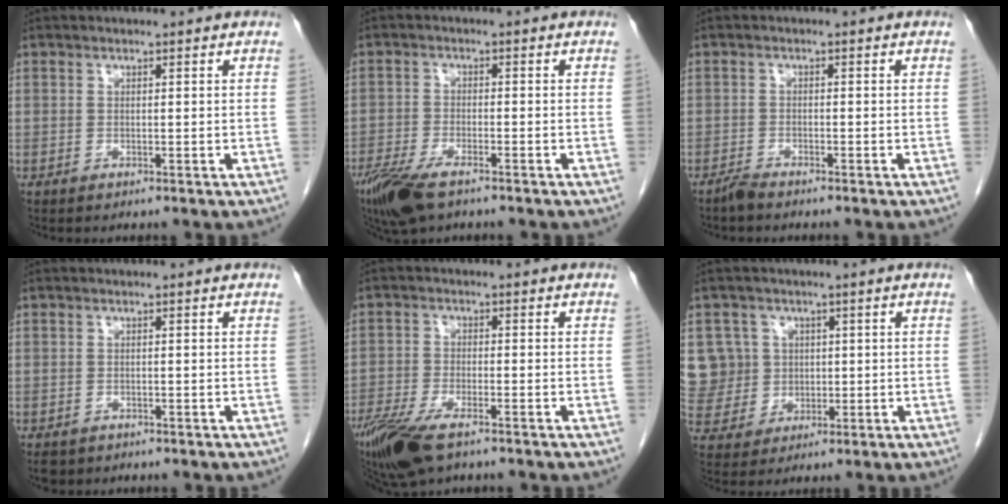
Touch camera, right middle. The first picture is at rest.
{"total": 7.6, "force": [-5.3, 2.3, 4.9], "torque": [-0.097, -0.016, -0.097]}
{"total": 1.5, "force": [-1.4, 0.1, 0.5], "torque": [-0.017, -0.003, -0.029]}
{"total": 2.1, "force": [-1.6, 1.4, 0.4], "torque": [-0.008, 0.000, -0.022]}
{"total": 9.9, "force": [-6.7, 3.0, 6.6], "torque": [-0.126, -0.020, -0.120]}
{"total": 8.7, "force": [2.2, 8.4, 0.5], "torque": [-0.023, 0.037, 0.057]}